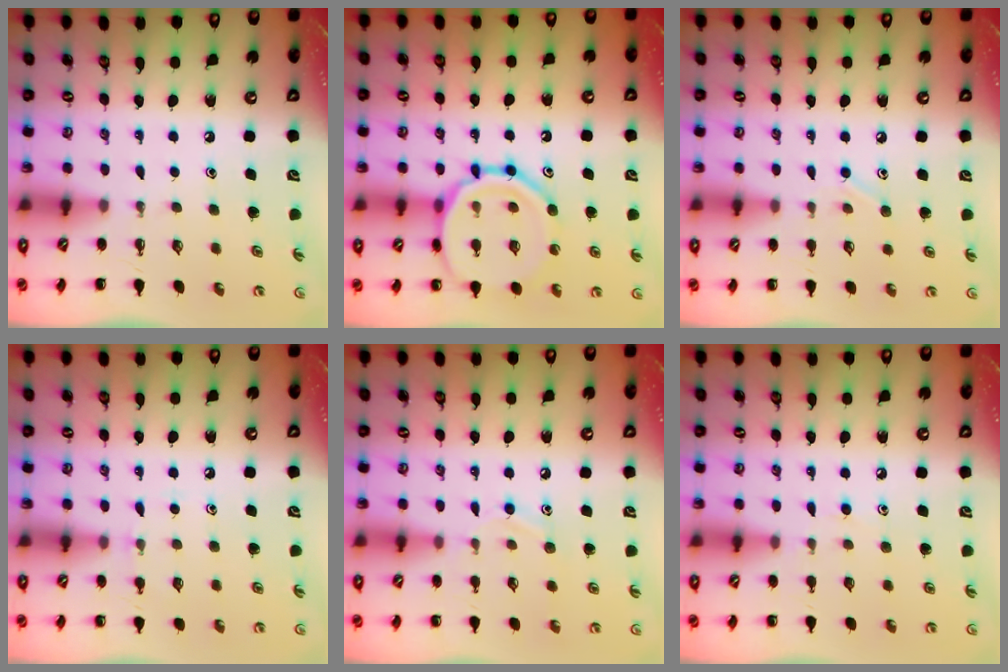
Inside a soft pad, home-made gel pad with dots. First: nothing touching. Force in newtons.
{"total": 17.0, "press": 16.9, "slide": 2.1}
{"total": 6.6, "press": 6.4, "slide": 1.8}
{"total": 5.5, "press": 5.2, "slide": 1.6}
{"total": 8.0, "press": 7.6, "slide": 2.3}
{"total": 5.0, "press": 4.6, "slide": 2.0}